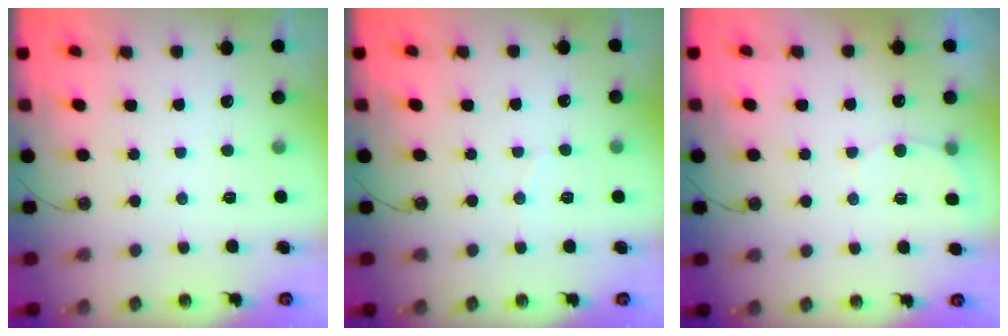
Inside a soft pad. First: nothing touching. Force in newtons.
{"total": 2.7, "press": 2.7, "slide": 0.3}
{"total": 4.9, "press": 4.7, "slide": 1.1}